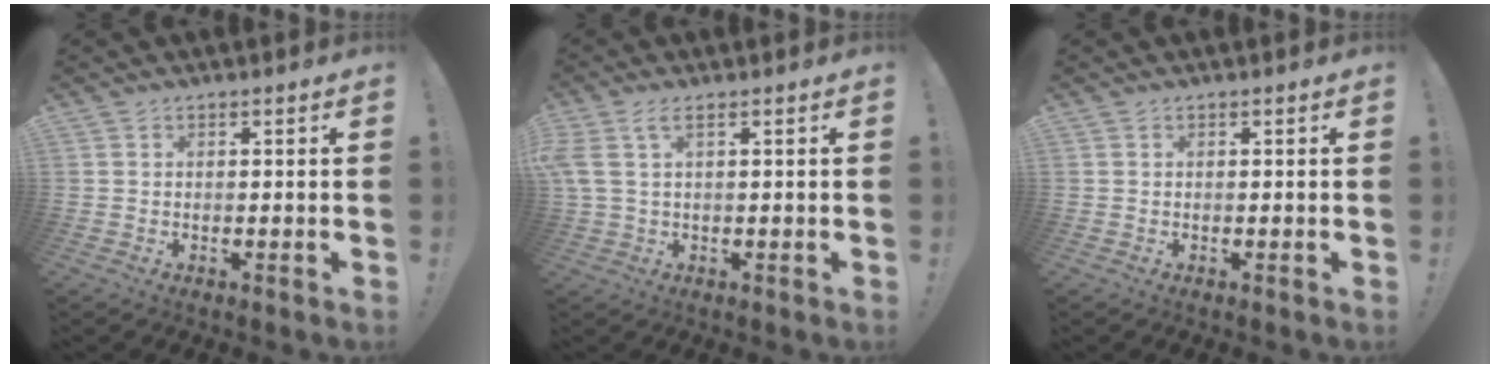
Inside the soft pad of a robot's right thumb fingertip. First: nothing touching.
{"total": 3.9, "force": [1.5, 1.0, 3.4], "torque": [-0.072, -0.006, 0.029]}
{"total": 0.0}